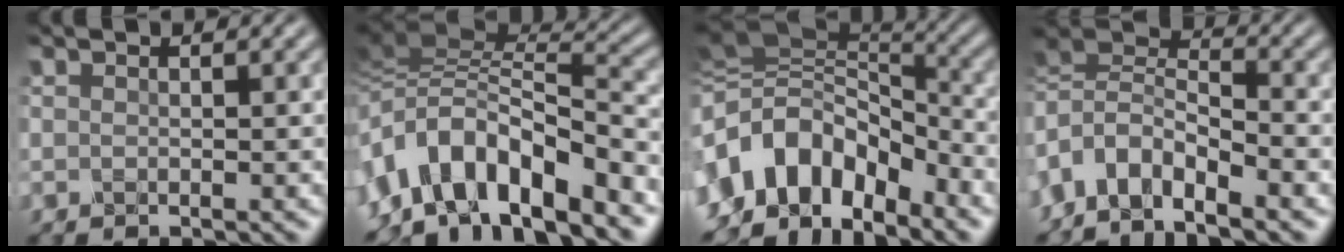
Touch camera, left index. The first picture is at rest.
{"total": 10.6, "force": [-5.0, 4.6, 8.2], "torque": [-0.125, 0.022, -0.100]}
{"total": 11.3, "force": [-5.4, 7.5, 6.5], "torque": [-0.127, 0.001, -0.095]}
{"total": 6.3, "force": [-3.2, 3.5, 4.1], "torque": [-0.075, 0.002, -0.075]}